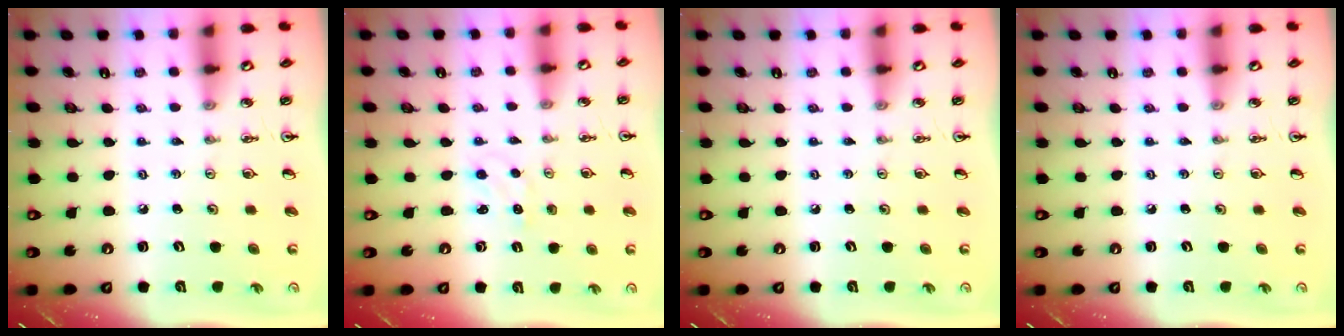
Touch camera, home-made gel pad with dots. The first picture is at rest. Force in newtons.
{"total": 1.5, "press": 1.4, "slide": 0.3}
{"total": 0.0}
{"total": 0.0}